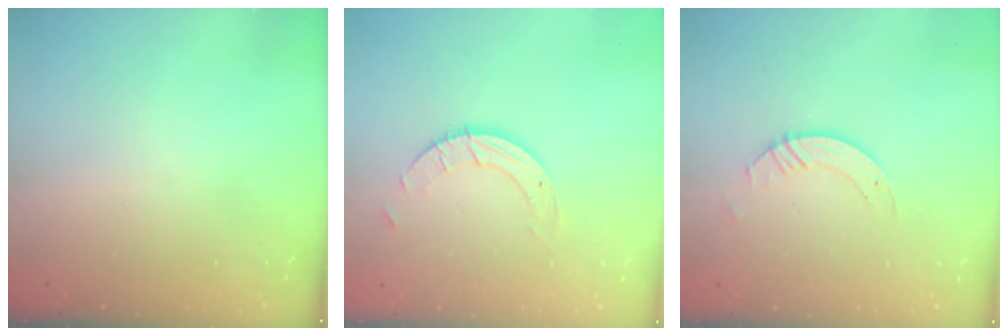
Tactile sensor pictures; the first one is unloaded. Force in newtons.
{"total": 4.9, "press": 4.9, "slide": 0.3}
{"total": 3.7, "press": 3.6, "slide": 0.4}